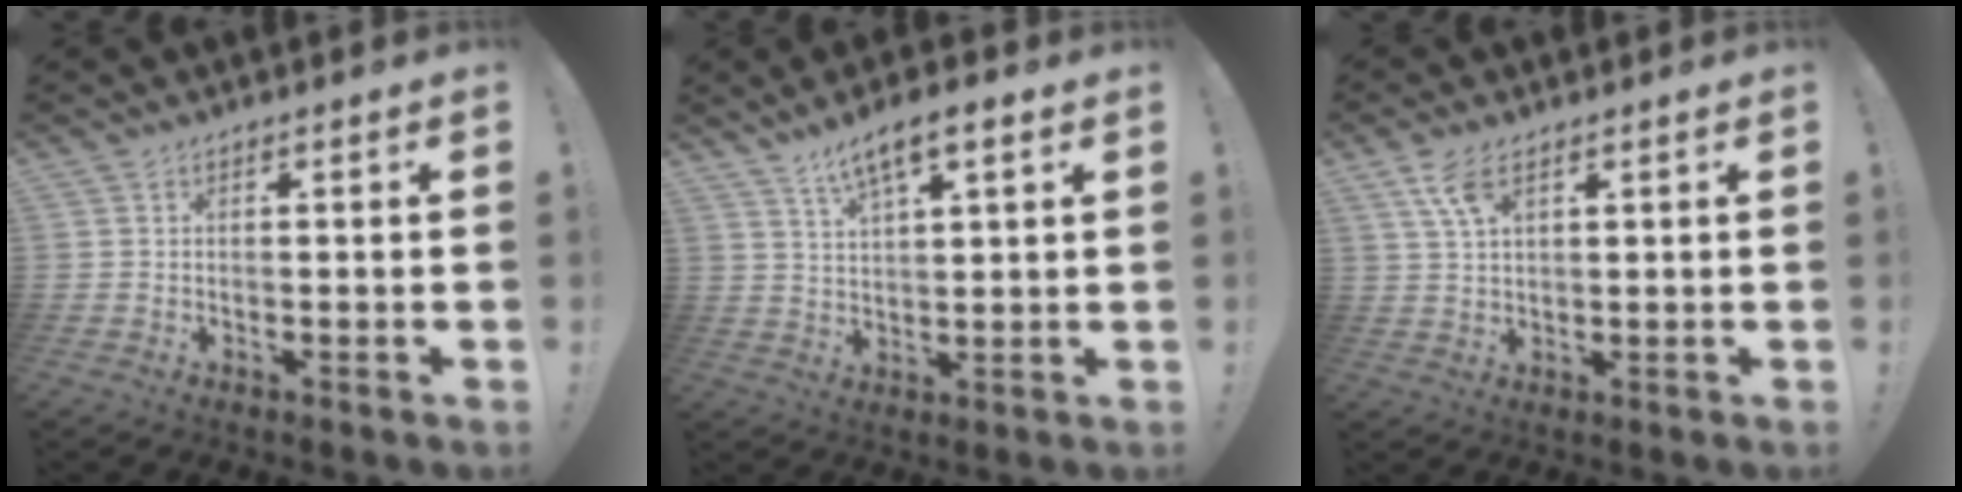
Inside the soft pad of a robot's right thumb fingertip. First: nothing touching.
{"total": 7.9, "force": [5.2, 2.0, 5.5], "torque": [-0.089, -0.022, 0.091]}
{"total": 6.7, "force": [3.9, 2.8, 4.7], "torque": [-0.087, -0.012, 0.073]}